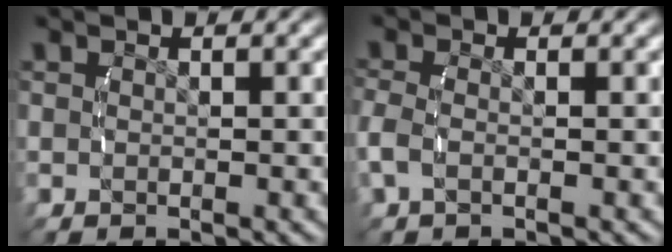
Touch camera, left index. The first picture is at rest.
{"total": 1.6, "force": [-0.6, 0.7, 1.3], "torque": [-0.046, -0.010, -0.006]}